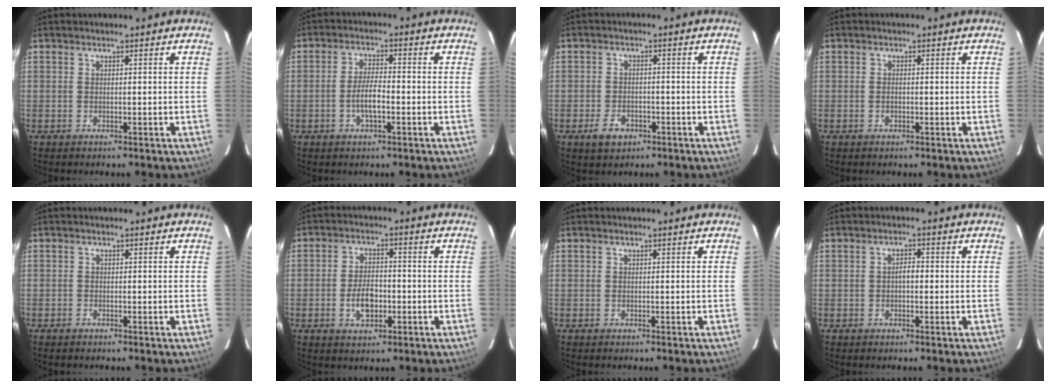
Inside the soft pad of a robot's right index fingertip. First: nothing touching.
{"total": 4.8, "force": [-1.7, 1.3, 4.3], "torque": [-0.087, 0.001, -0.030]}
{"total": 4.6, "force": [-2.5, 3.2, 2.3], "torque": [-0.053, 0.005, -0.037]}
{"total": 0.8, "force": [-0.2, 0.6, 0.6], "torque": [-0.010, 0.002, -0.004]}
{"total": 0.6, "force": [-0.5, 0.3, 0.1], "torque": [-0.002, 0.002, -0.012]}
{"total": 6.3, "force": [-1.9, 3.6, 4.8], "torque": [-0.094, 0.004, -0.027]}
{"total": 0.0}
{"total": 1.9, "force": [-0.2, 1.0, 1.6], "torque": [-0.029, 0.009, -0.005]}